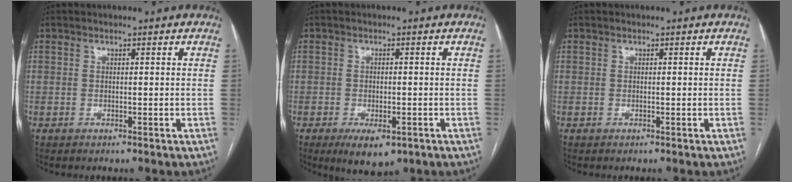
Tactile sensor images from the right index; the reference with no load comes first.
{"total": 5.9, "force": [-3.2, 2.6, 4.2], "torque": [-0.065, -0.007, -0.041]}
{"total": 0.0}